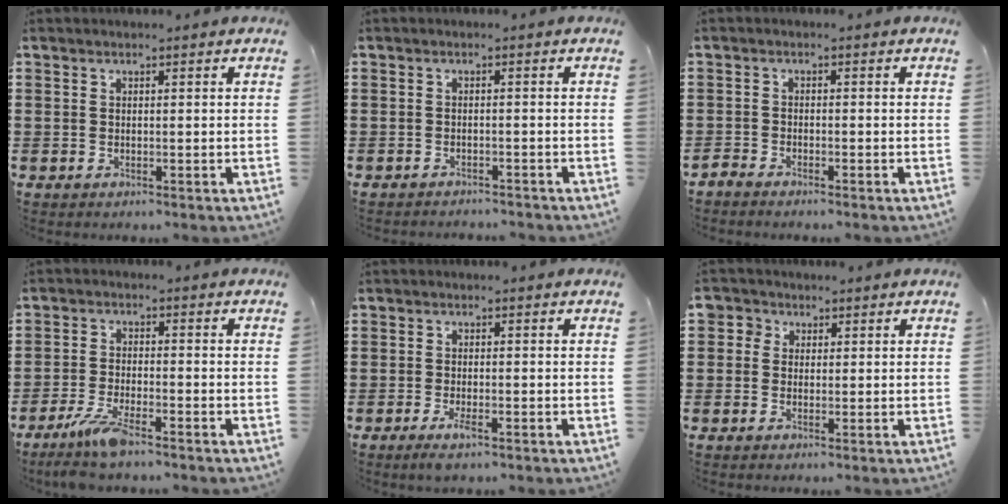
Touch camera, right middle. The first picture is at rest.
{"total": 1.3, "force": [-1.3, 0.0, 0.0], "torque": [-0.005, 0.003, -0.027]}
{"total": 1.6, "force": [-1.6, 0.1, 0.2], "torque": [-0.014, 0.000, -0.036]}
{"total": 5.5, "force": [-4.1, 0.7, 3.5], "torque": [-0.083, -0.012, -0.080]}
{"total": 2.3, "force": [-1.1, 0.4, 1.9], "torque": [-0.039, -0.005, -0.022]}
{"total": 2.0, "force": [0.5, 2.0, 0.0], "torque": [-0.004, 0.006, 0.004]}